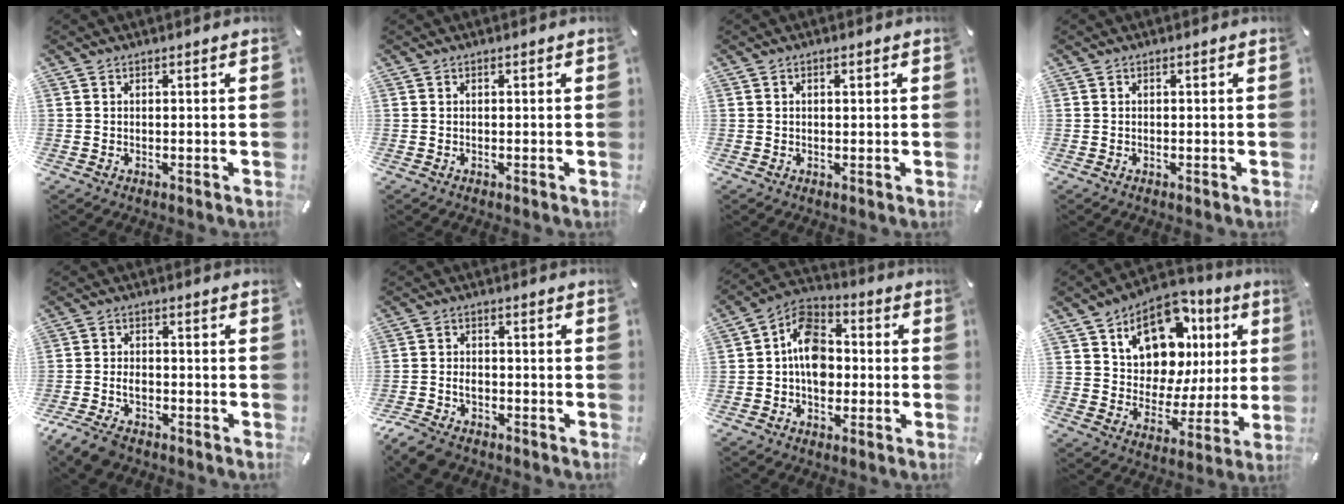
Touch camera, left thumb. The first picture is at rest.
{"total": 0.0}
{"total": 0.8, "force": [0.2, 0.5, 0.6], "torque": [-0.013, 0.004, 0.002]}
{"total": 0.0}
{"total": 5.5, "force": [-3.3, 3.2, 3.0], "torque": [-0.067, 0.015, -0.064]}
{"total": 5.0, "force": [-3.2, 3.2, 2.2], "torque": [-0.054, 0.011, -0.064]}
{"total": 10.8, "force": [-1.1, 8.1, 6.9], "torque": [-0.131, 0.015, -0.022]}
{"total": 15.0, "force": [8.5, 9.9, 7.3], "torque": [-0.117, -0.056, 0.152]}